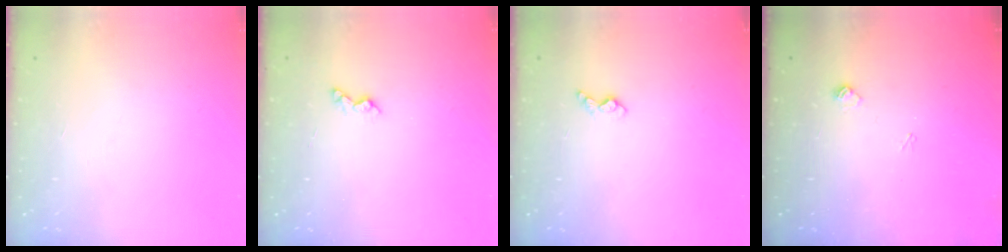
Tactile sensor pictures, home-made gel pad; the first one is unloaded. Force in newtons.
{"total": 3.7, "press": 3.6, "slide": 0.6}
{"total": 4.4, "press": 4.4, "slide": 0.6}
{"total": 5.9, "press": 5.8, "slide": 0.5}